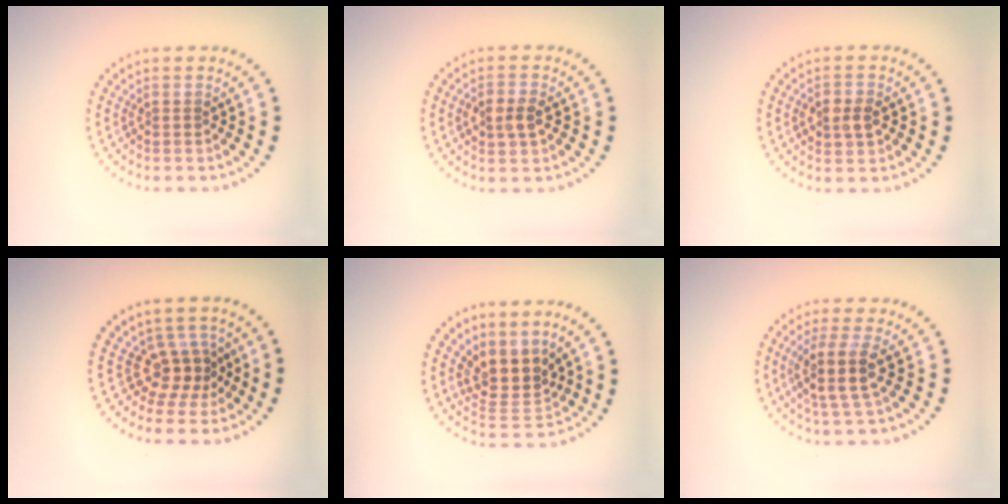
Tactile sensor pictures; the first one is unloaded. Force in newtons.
{"total": 2.4, "press": 2.4, "slide": 0.4}
{"total": 2.4, "press": 2.4, "slide": 0.2}
{"total": 3.0, "press": 2.3, "slide": 1.8}
{"total": 3.8, "press": 3.1, "slide": 2.2}
{"total": 3.8, "press": 3.1, "slide": 2.2}